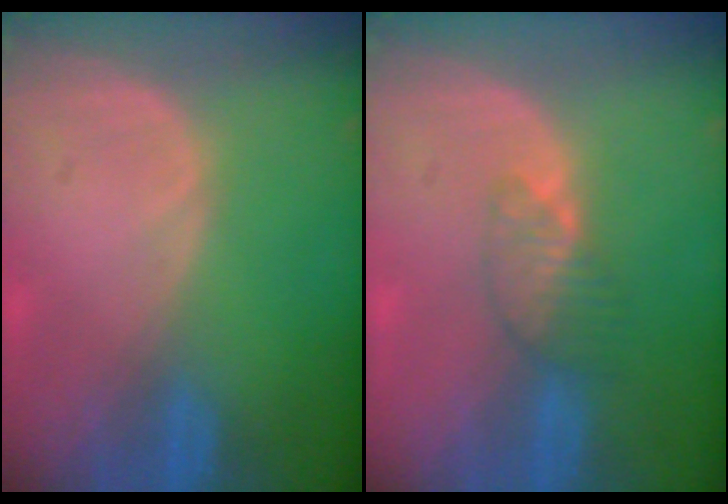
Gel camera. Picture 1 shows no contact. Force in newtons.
{"total": 3.5, "press": 3.2, "slide": 1.5}